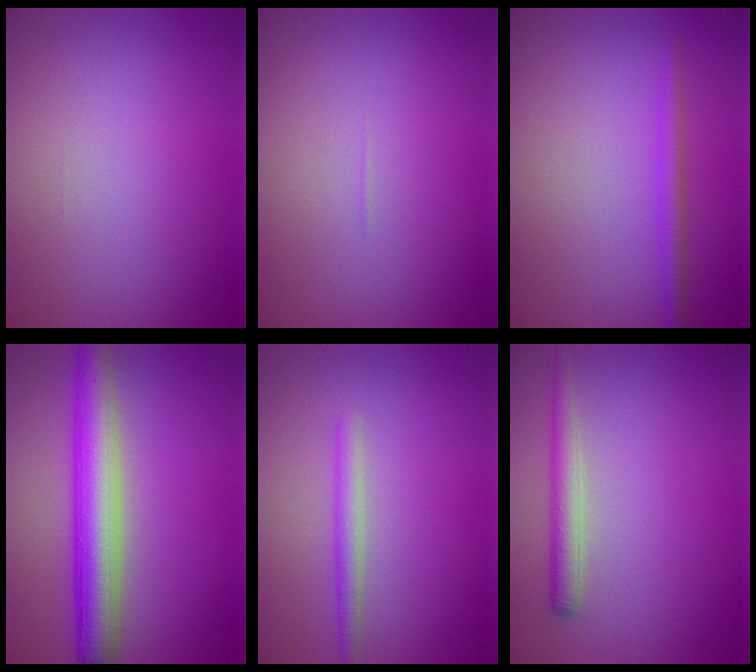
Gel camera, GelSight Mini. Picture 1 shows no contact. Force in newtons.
{"total": 0.0}
{"total": 1.6, "press": 1.6, "slide": 0.1}
{"total": 6.5, "press": 6.5, "slide": 0.2}
{"total": 1.7, "press": 1.7, "slide": 0.1}
{"total": 2.3, "press": 2.3, "slide": 0.2}